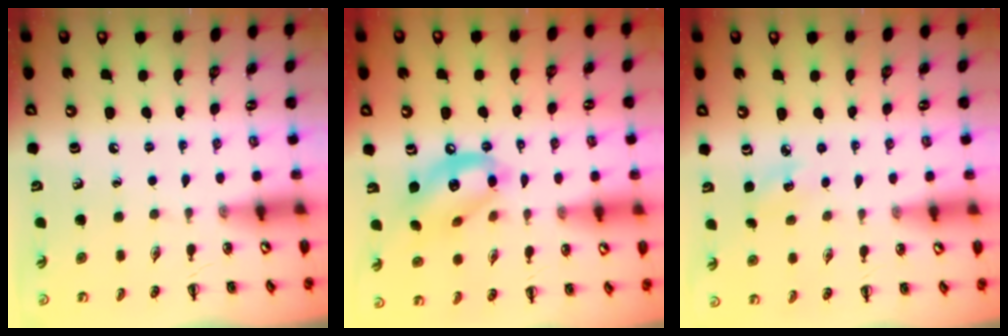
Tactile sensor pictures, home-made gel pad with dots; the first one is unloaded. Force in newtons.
{"total": 12.3, "press": 12.0, "slide": 2.4}
{"total": 4.2, "press": 4.0, "slide": 1.1}